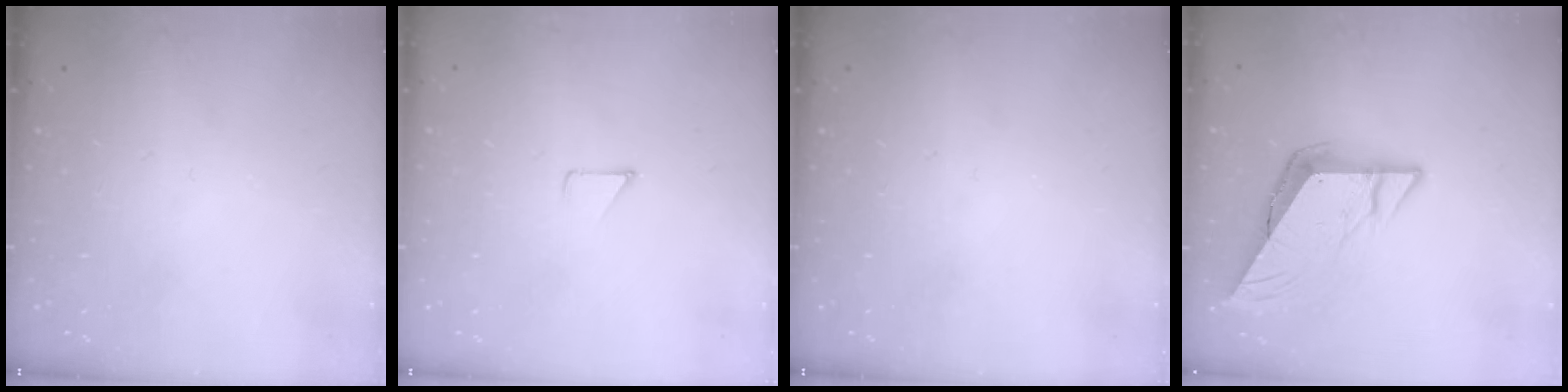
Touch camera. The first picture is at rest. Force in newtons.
{"total": 2.9, "press": 2.8, "slide": 0.3}
{"total": 0.0}
{"total": 9.8, "press": 9.8, "slide": 0.6}